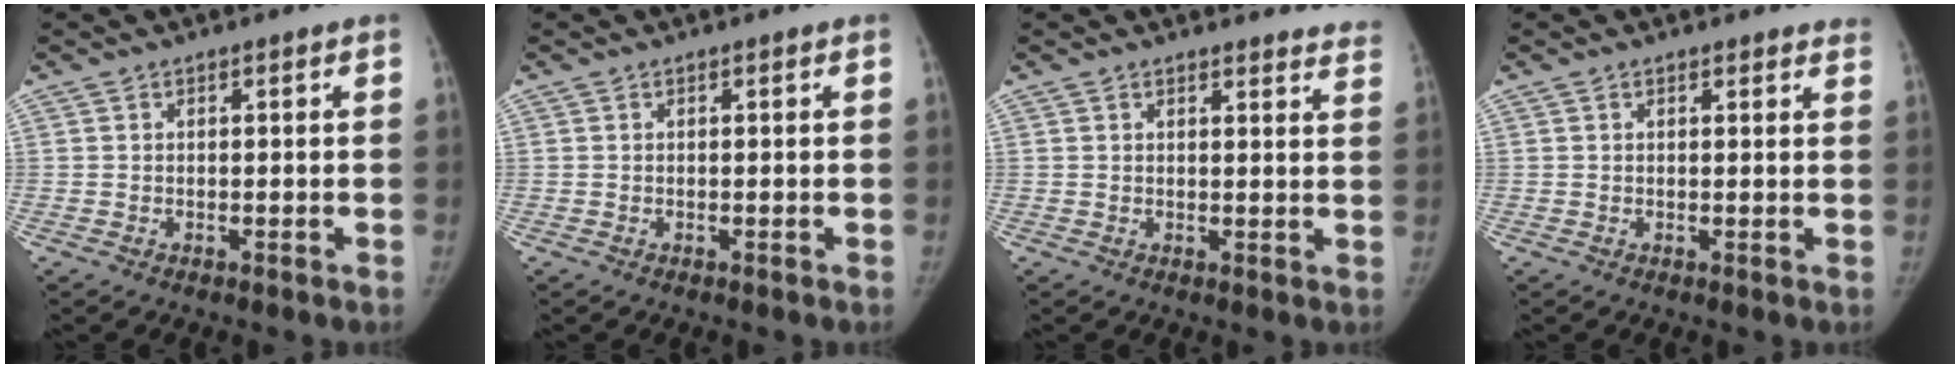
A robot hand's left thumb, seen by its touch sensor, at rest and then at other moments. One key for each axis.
{"total": 0.0}
{"total": 8.1, "fx": 7.9, "fy": 1.5, "fz": 0.3, "tx": 0.039, "ty": -0.052, "tz": 0.054}
{"total": 2.5, "fx": 2.3, "fy": 0.9, "fz": 0.2, "tx": 0.017, "ty": -0.010, "tz": 0.008}